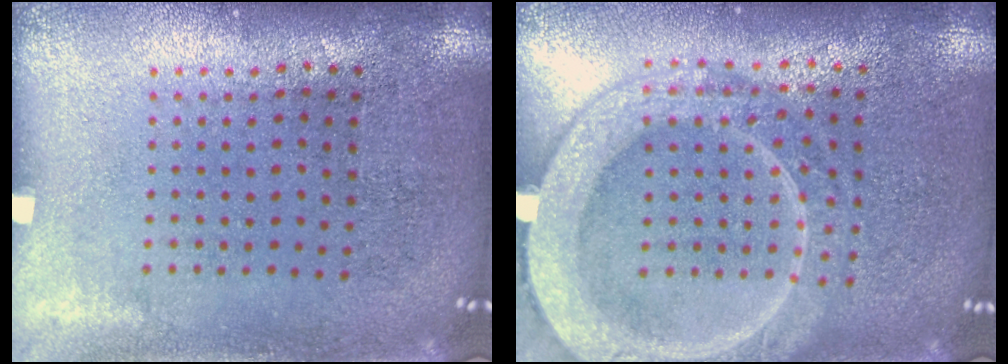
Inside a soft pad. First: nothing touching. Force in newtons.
{"total": 4.0, "press": 4.0, "slide": 0.4}